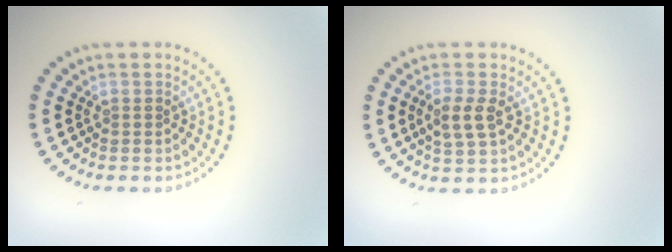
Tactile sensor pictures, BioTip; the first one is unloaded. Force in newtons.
{"total": 2.6, "press": 2.5, "slide": 0.5}